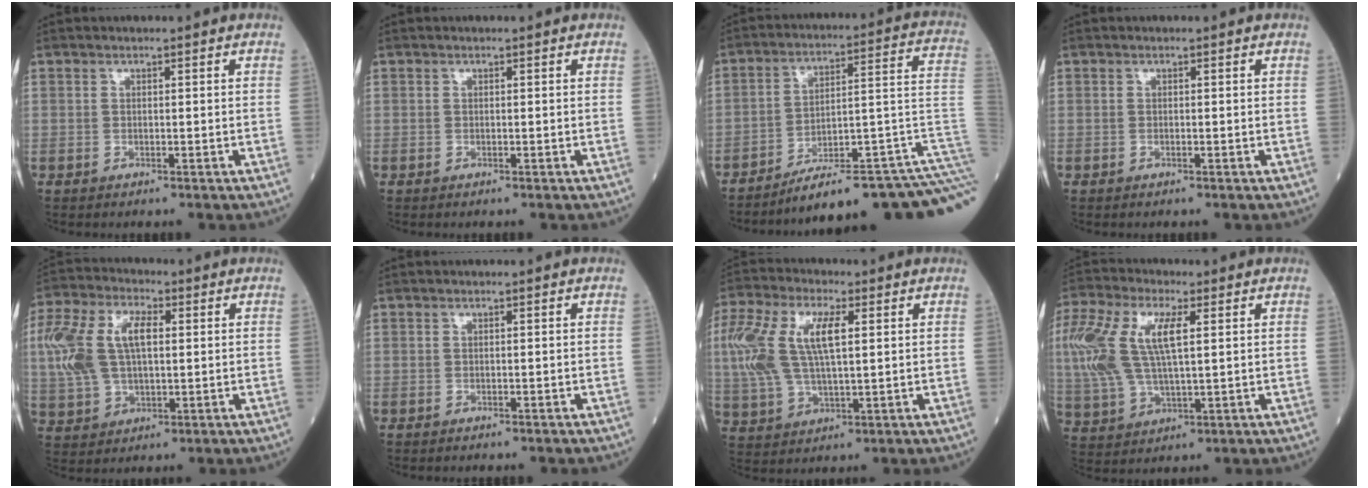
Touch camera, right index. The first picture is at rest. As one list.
[{"total": 0.0}, {"total": 22.9, "force": [-15.8, 1.6, 16.4], "torque": [-0.115, 0.047, -0.221]}, {"total": 0.0}, {"total": 13.6, "force": [2.2, 7.1, 11.3], "torque": [-0.268, 0.027, 0.049]}, {"total": 0.9, "force": [-0.8, 0.2, 0.4], "torque": [-0.006, -0.001, -0.011]}, {"total": 14.6, "force": [3.1, 5.8, 13.0], "torque": [-0.306, 0.023, 0.062]}, {"total": 16.6, "force": [3.9, 6.7, 14.7], "torque": [-0.354, 0.020, 0.074]}]